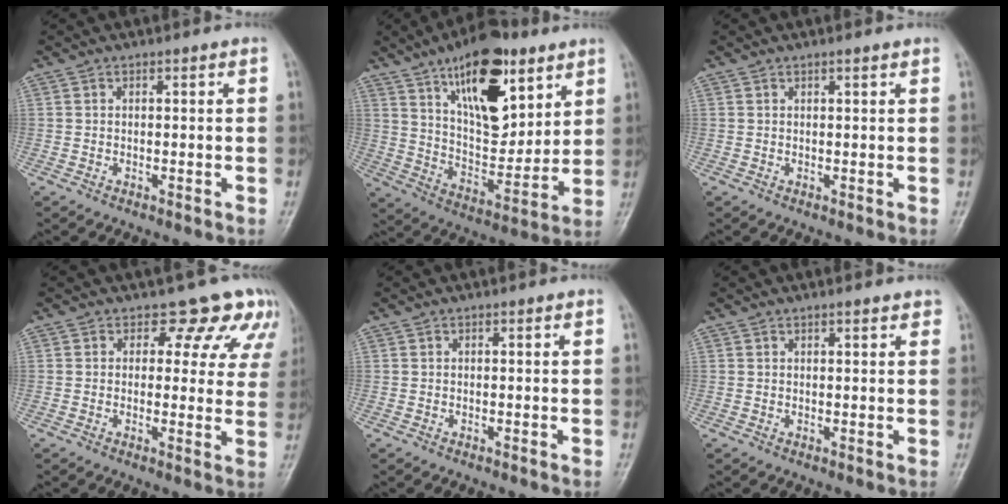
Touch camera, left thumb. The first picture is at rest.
{"total": 20.7, "force": [10.7, 9.6, 14.9], "torque": [-0.186, -0.054, 0.181]}
{"total": 0.9, "force": [0.6, 0.1, 0.6], "torque": [-0.008, -0.002, 0.010]}
{"total": 8.7, "force": [6.6, 5.2, 2.4], "torque": [0.019, -0.027, 0.049]}
{"total": 0.0}
{"total": 1.7, "force": [1.2, 0.6, 1.0], "torque": [-0.007, -0.004, 0.013]}